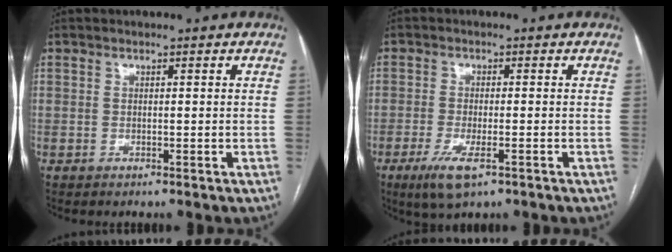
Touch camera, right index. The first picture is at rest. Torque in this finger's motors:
{"motor_torque": [0.82, -0.19, 0.25, 0.06]}